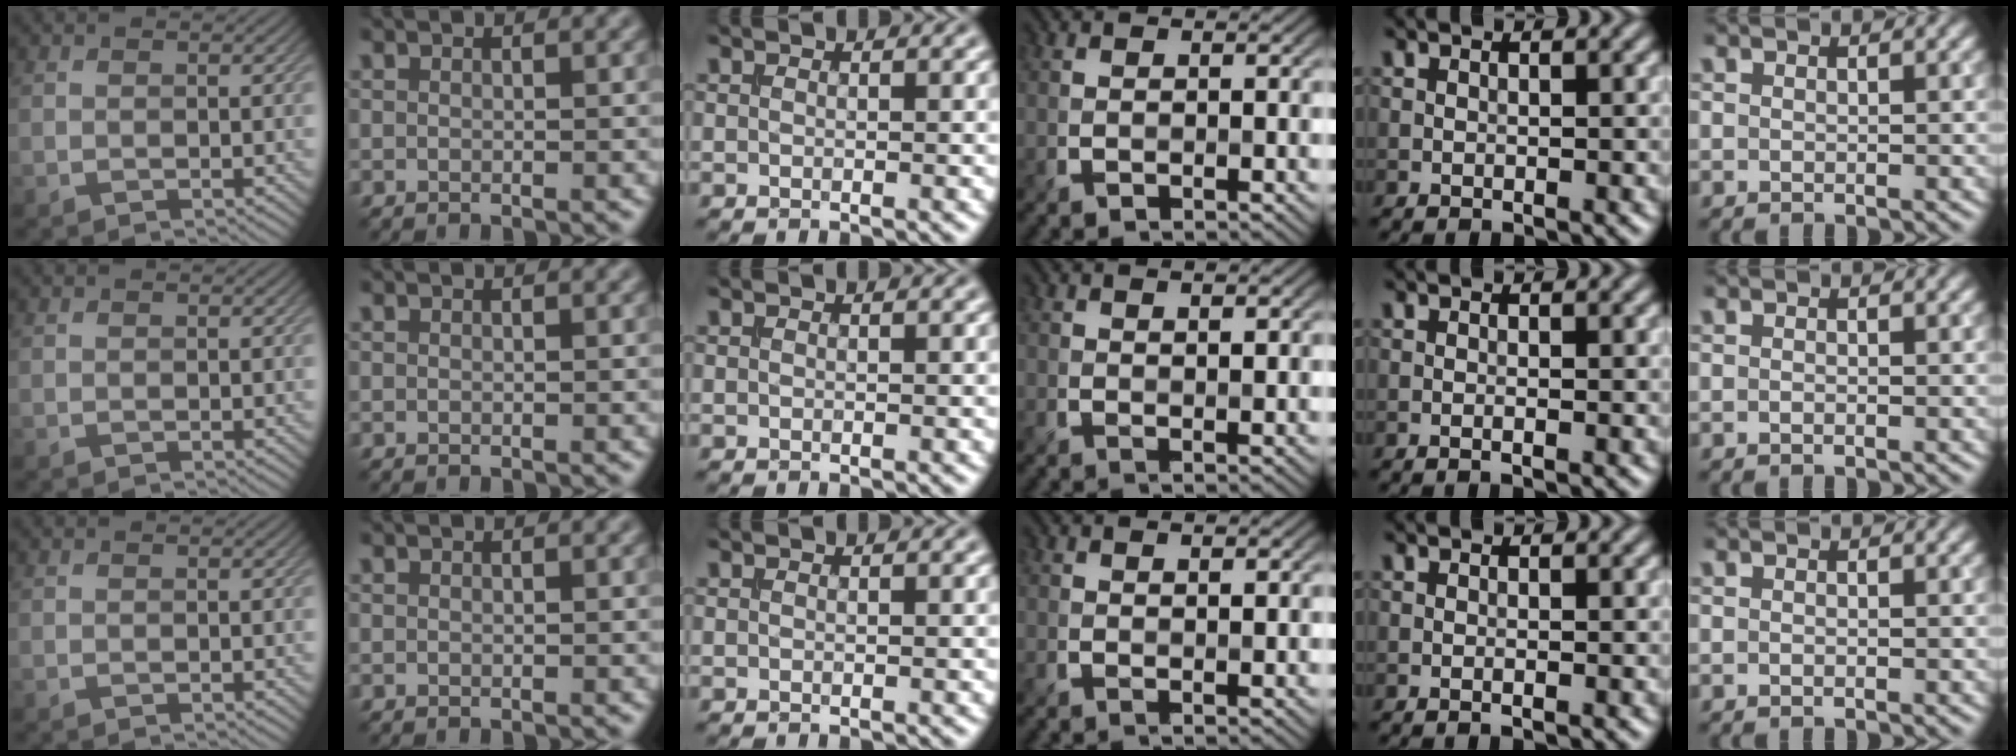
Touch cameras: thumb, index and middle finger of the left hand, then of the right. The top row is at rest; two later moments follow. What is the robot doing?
{"motion": "insert", "object": "bucket"}